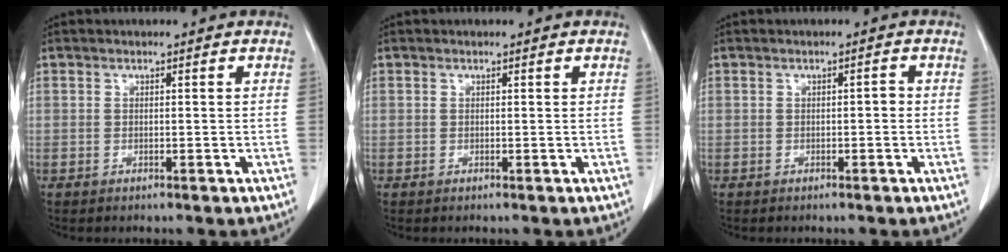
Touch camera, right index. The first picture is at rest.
{"total": 0.0}
{"total": 0.9, "force": [-0.2, 0.4, 0.8], "torque": [-0.011, 0.004, -0.002]}